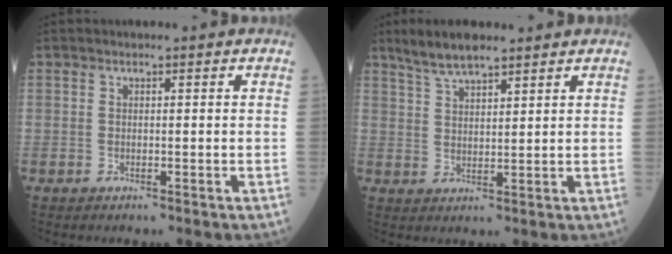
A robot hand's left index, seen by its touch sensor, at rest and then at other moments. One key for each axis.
{"total": 6.3, "fx": 5.1, "fy": 1.4, "fz": 3.3, "tx": -0.078, "ty": 0.016, "tz": 0.100}